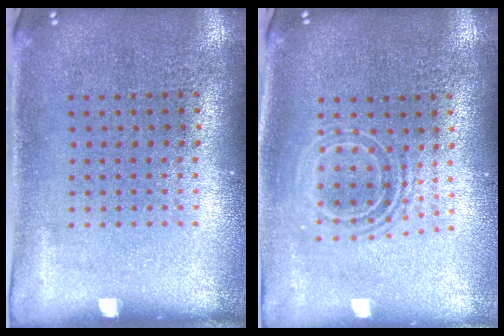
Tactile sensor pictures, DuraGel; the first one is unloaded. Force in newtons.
{"total": 1.7, "press": 1.3, "slide": 1.1}